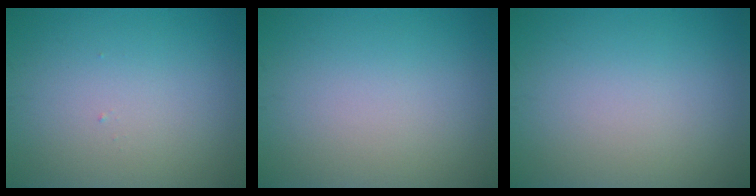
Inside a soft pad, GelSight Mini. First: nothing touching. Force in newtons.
{"total": 0.0}
{"total": 0.0}